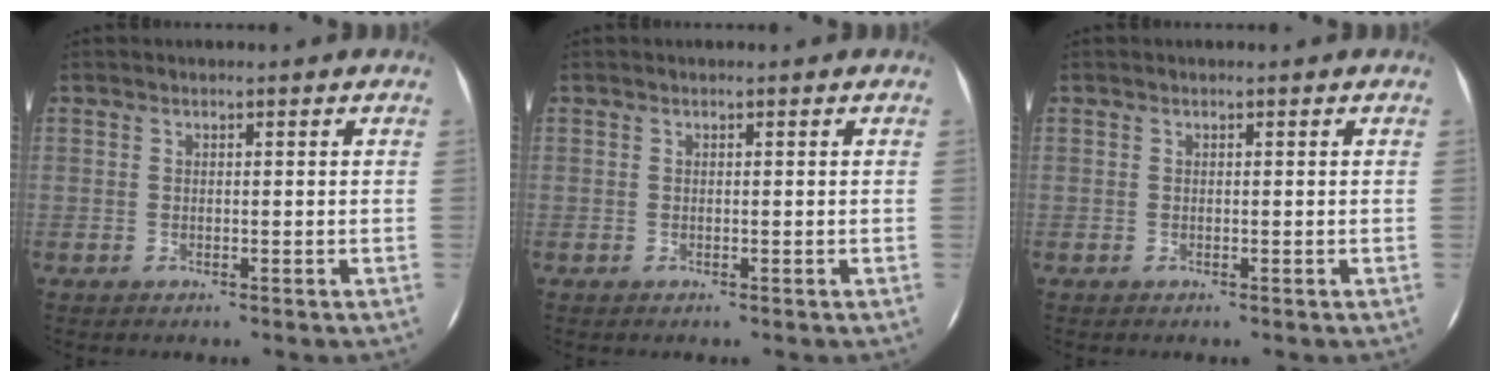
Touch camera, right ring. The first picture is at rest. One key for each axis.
{"total": 0.0}
{"total": 0.0}